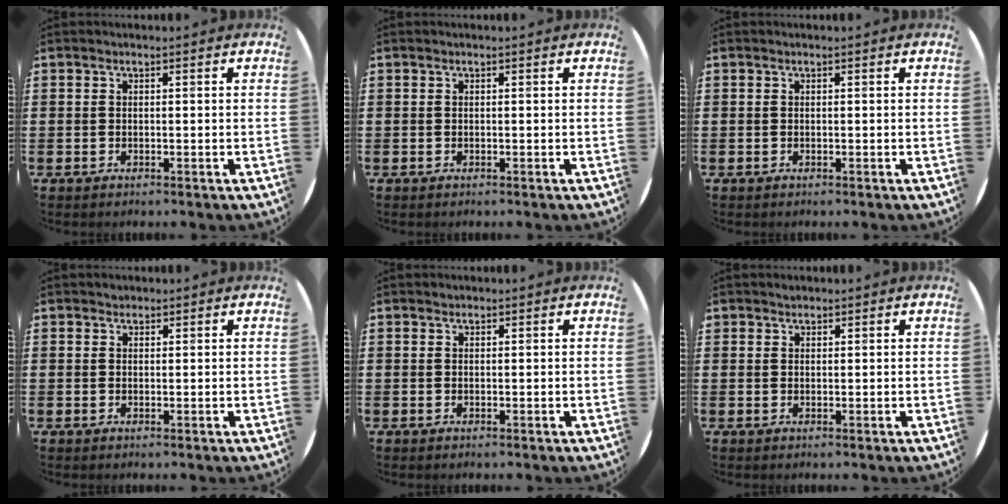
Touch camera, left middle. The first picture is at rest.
{"total": 0.0}
{"total": 0.0}
{"total": 0.7, "force": [0.6, 0.3, -0.1], "torque": [0.010, 0.000, 0.009]}
{"total": 0.0}
{"total": 0.8, "force": [0.7, 0.4, -0.1], "torque": [0.002, 0.004, 0.014]}